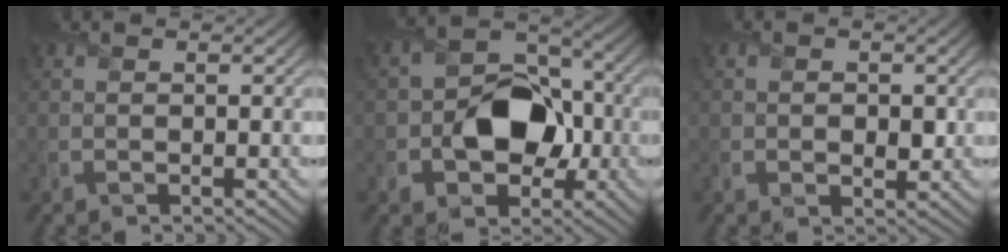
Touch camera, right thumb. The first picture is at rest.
{"total": 9.7, "force": [-2.1, 7.2, 6.2], "torque": [-0.094, 0.002, -0.048]}
{"total": 2.1, "force": [-0.1, 1.6, 1.3], "torque": [-0.015, -0.010, -0.002]}